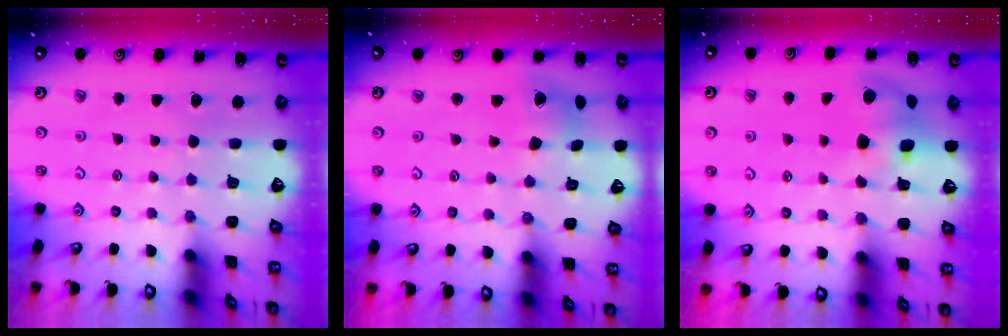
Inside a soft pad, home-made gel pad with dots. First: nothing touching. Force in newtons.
{"total": 6.7, "press": 6.6, "slide": 1.1}
{"total": 9.2, "press": 9.2, "slide": 0.5}